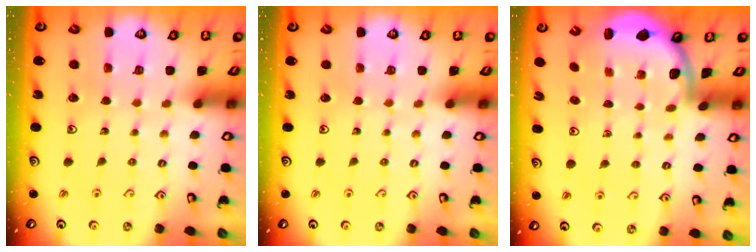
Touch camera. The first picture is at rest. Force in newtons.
{"total": 0.0}
{"total": 1.8, "press": 1.8, "slide": 0.1}